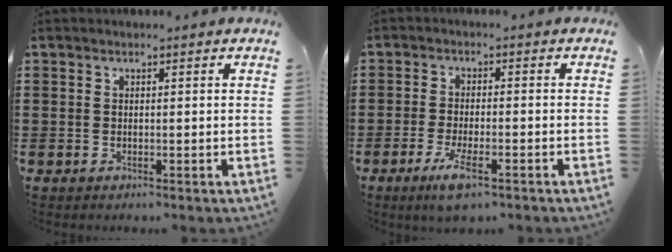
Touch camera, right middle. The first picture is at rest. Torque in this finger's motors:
{"motor_torque": [1.33, 0.08, 0.57, 0.16]}